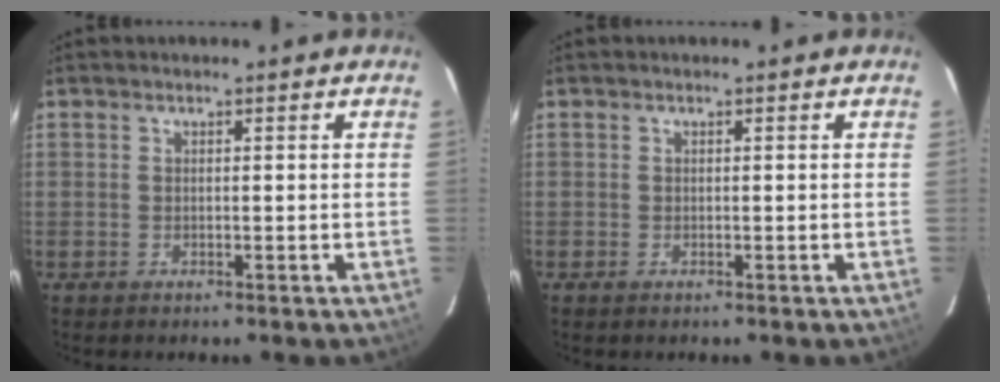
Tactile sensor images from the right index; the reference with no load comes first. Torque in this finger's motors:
{"motor_torque": [0.16, -0.05, 0.05, 0.01]}